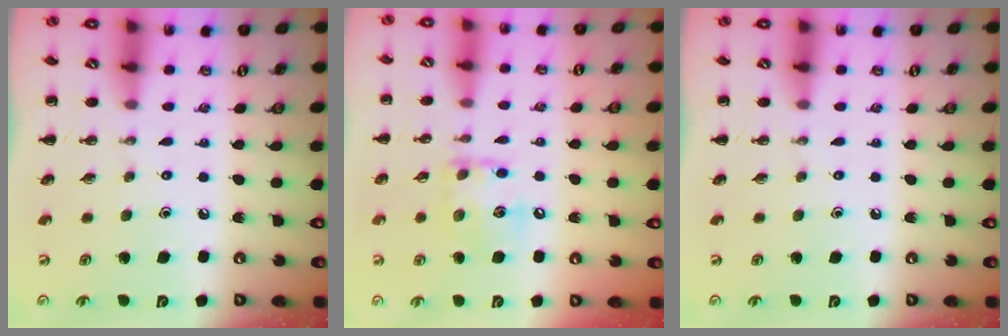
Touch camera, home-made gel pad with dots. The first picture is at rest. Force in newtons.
{"total": 11.1, "press": 11.0, "slide": 1.2}
{"total": 0.0}